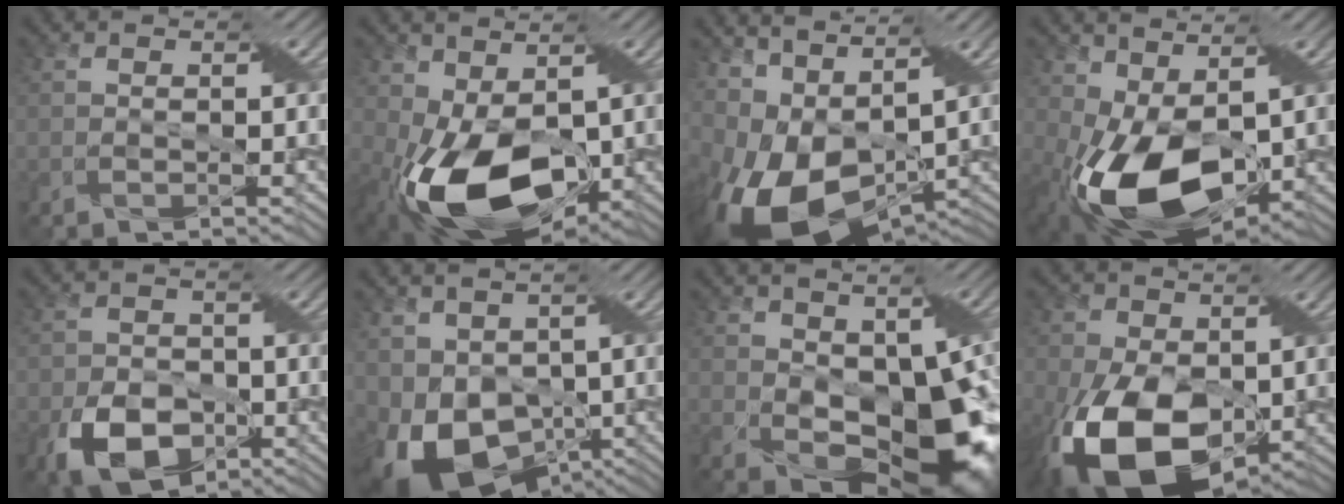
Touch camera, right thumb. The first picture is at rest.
{"total": 13.3, "force": [-2.9, 7.9, 10.3], "torque": [-0.212, -0.027, -0.041]}
{"total": 14.7, "force": [-1.2, 8.5, 12.0], "torque": [-0.248, -0.013, 0.005]}
{"total": 12.8, "force": [-1.5, 7.7, 10.1], "torque": [-0.217, -0.025, -0.022]}
{"total": 8.1, "force": [-3.7, 5.5, 4.6], "torque": [-0.094, -0.017, -0.063]}
{"total": 12.9, "force": [-2.9, 9.2, 8.6], "torque": [-0.173, -0.026, -0.037]}
{"total": 13.5, "force": [-0.2, 8.2, 10.7], "torque": [-0.169, -0.019, 0.005]}
{"total": 15.5, "force": [-4.2, 9.8, 11.3], "torque": [-0.233, -0.038, -0.073]}